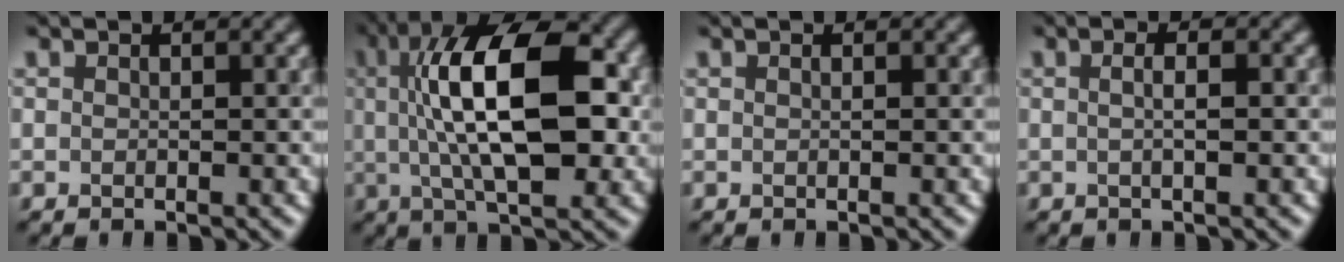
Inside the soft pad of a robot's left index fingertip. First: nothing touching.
{"total": 12.7, "force": [1.4, 5.3, 11.4], "torque": [-0.174, 0.018, 0.016]}
{"total": 0.0}
{"total": 2.5, "force": [0.5, 1.0, 2.2], "torque": [-0.009, 0.006, -0.009]}